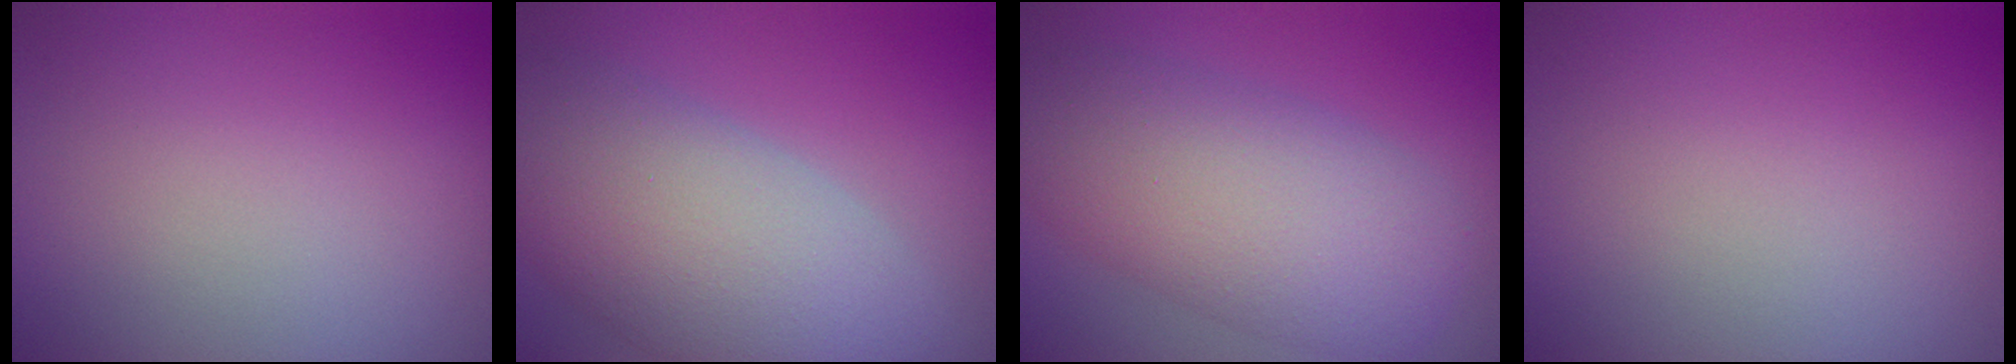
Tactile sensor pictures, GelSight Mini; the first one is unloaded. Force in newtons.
{"total": 9.5, "press": 9.5, "slide": 0.8}
{"total": 8.2, "press": 8.2, "slide": 0.3}
{"total": 0.0}